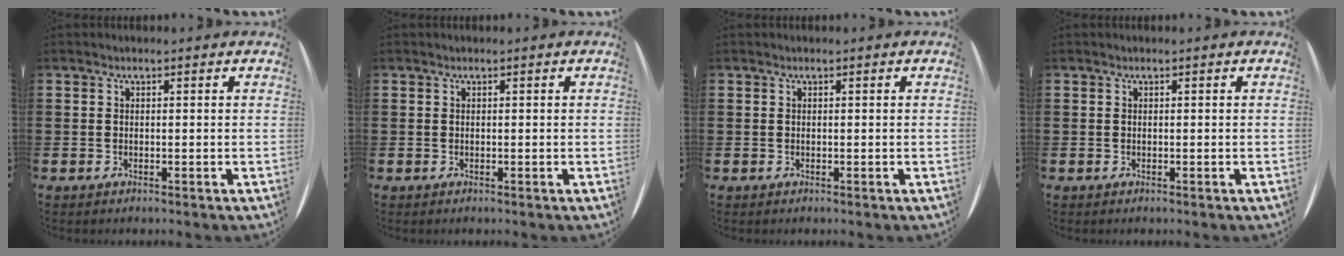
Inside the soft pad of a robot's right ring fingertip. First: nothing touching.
{"total": 0.0}
{"total": 0.0}
{"total": 0.0}